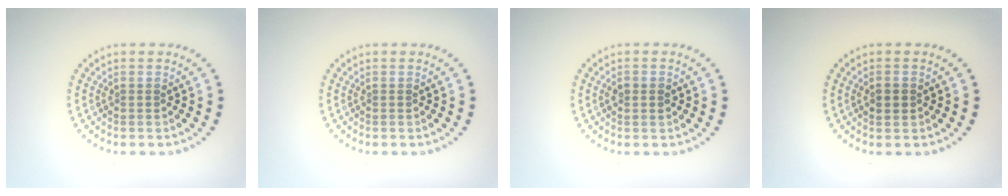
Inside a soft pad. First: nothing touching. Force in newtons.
{"total": 0.0}
{"total": 0.9, "press": 0.9, "slide": 0.1}
{"total": 1.3, "press": 1.3, "slide": 0.1}